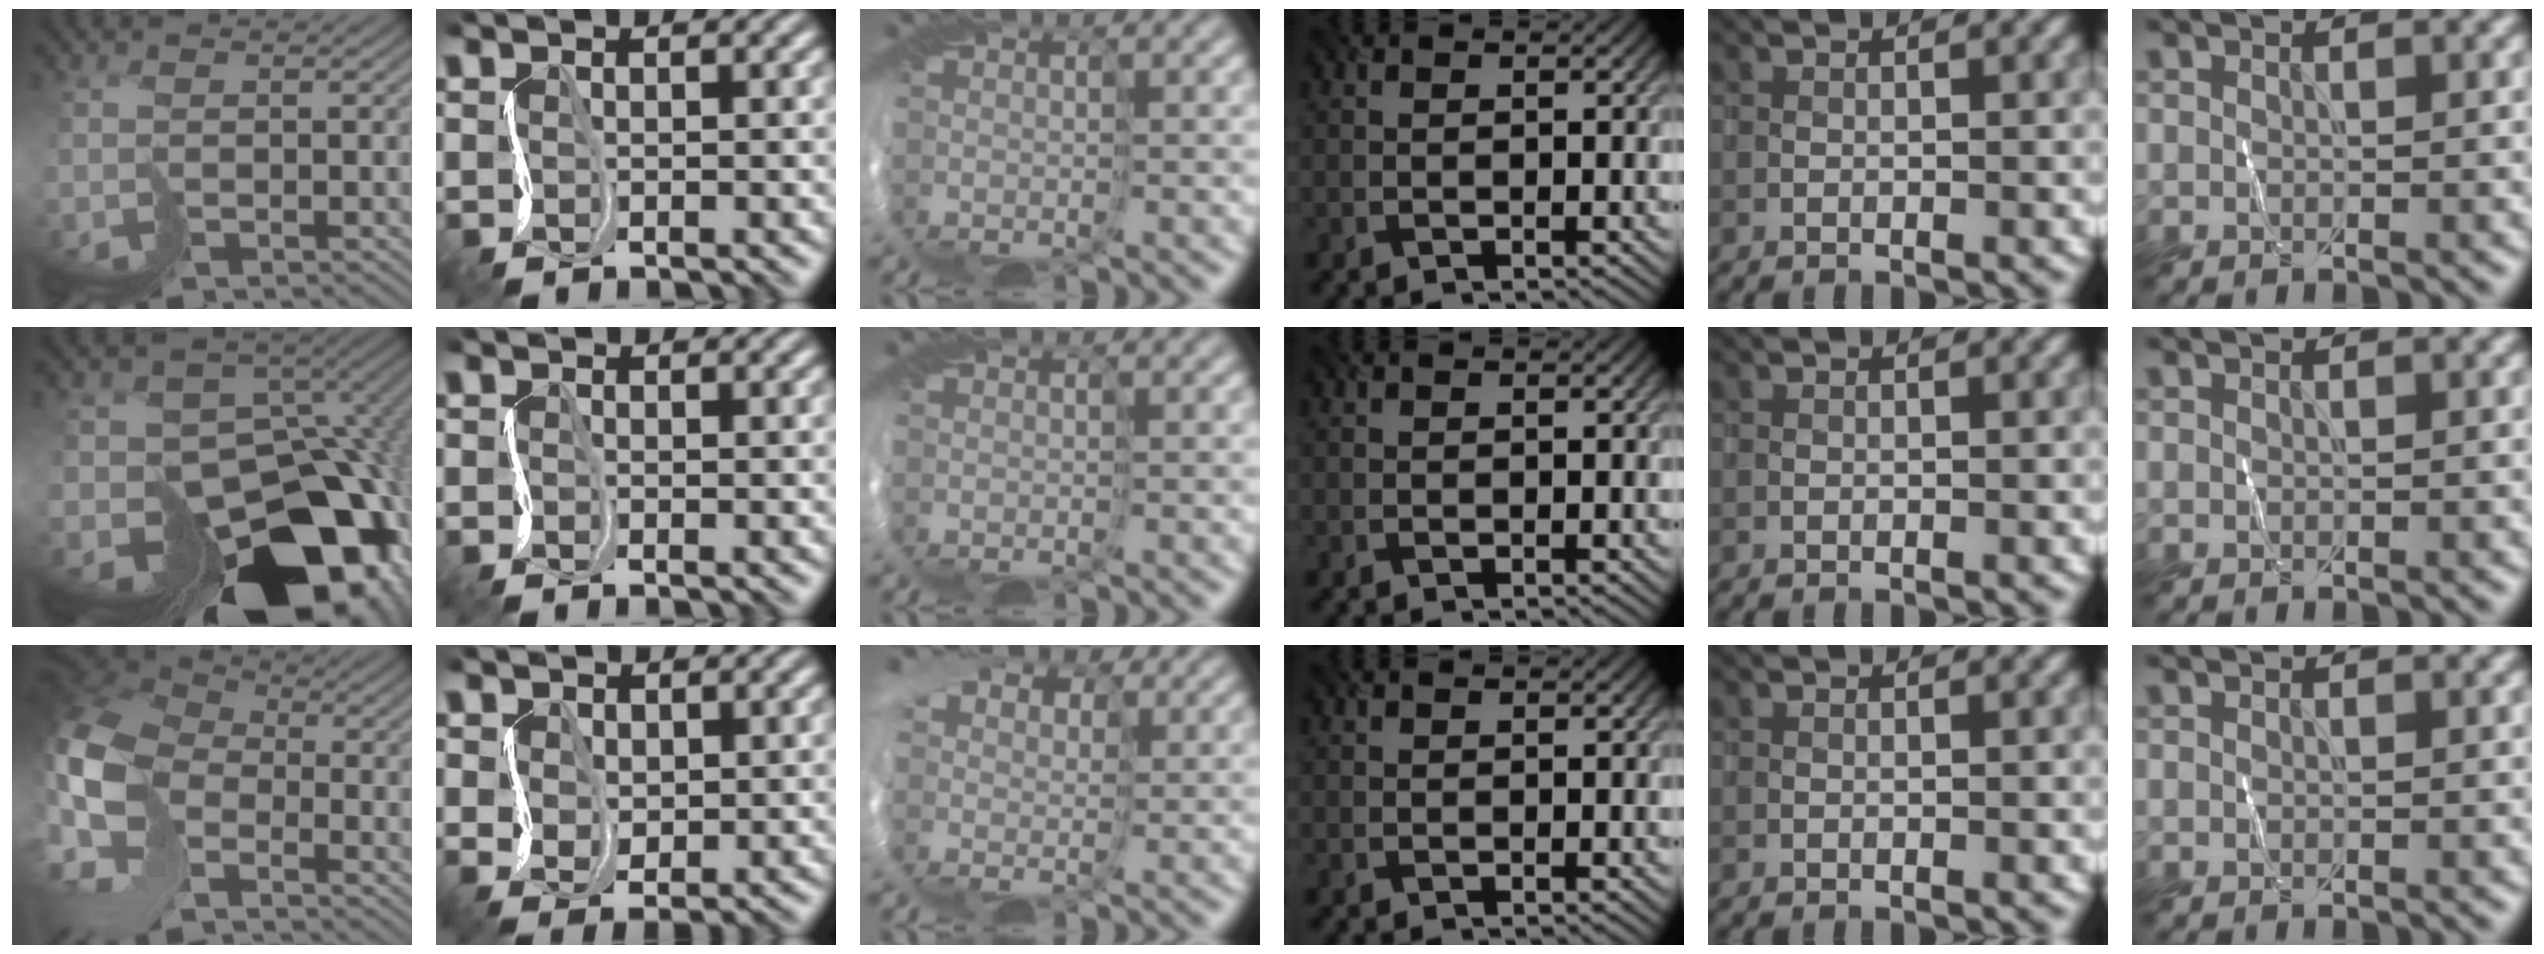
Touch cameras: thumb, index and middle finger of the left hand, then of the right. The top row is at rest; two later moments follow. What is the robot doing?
{"motion": "cut", "object": "paper"}